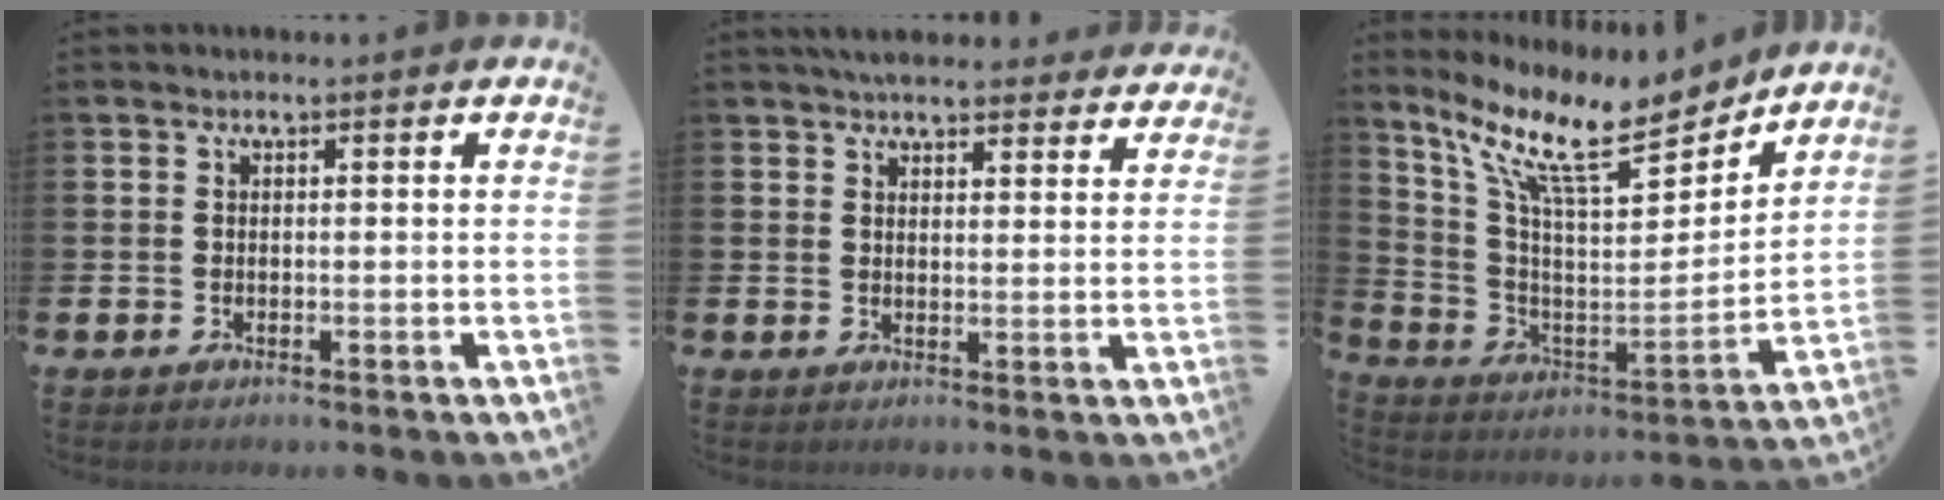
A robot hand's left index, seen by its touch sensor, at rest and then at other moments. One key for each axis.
{"total": 4.8, "fx": 4.6, "fy": 0.9, "fz": 0.9, "tx": -0.012, "ty": -0.022, "tz": 0.083}
{"total": 12.9, "fx": 10.4, "fy": 3.2, "fz": 7.0, "tx": -0.173, "ty": -0.064, "tz": 0.177}